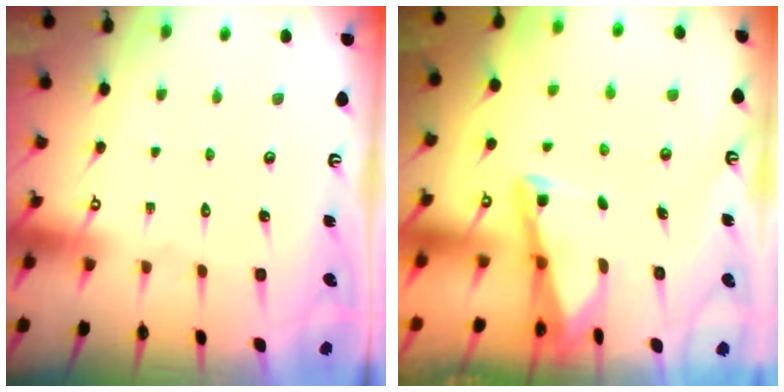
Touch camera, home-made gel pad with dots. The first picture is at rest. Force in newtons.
{"total": 2.8, "press": 2.8, "slide": 0.4}